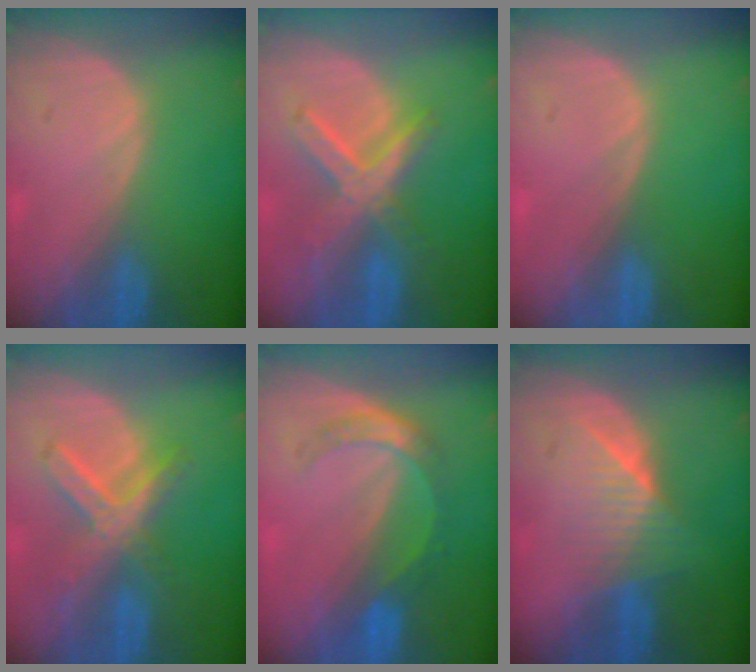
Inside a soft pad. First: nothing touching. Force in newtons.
{"total": 7.6, "press": 6.5, "slide": 3.8}
{"total": 0.0}
{"total": 7.2, "press": 6.4, "slide": 3.5}
{"total": 5.4, "press": 4.7, "slide": 2.5}
{"total": 6.3, "press": 5.9, "slide": 2.3}